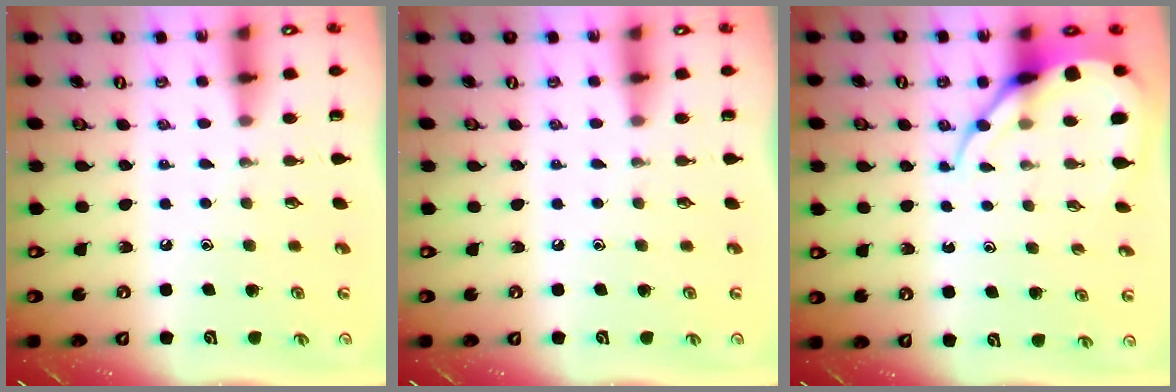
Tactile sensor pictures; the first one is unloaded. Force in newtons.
{"total": 0.0}
{"total": 9.0, "press": 8.9, "slide": 0.9}